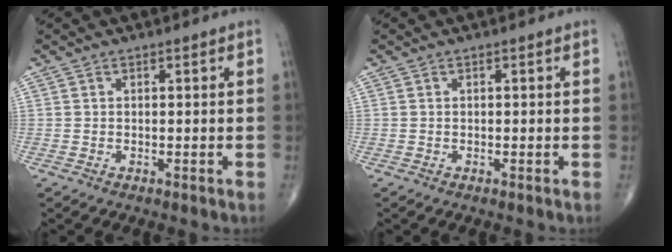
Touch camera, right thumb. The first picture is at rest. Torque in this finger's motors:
{"motor_torque": [0.06, 0.00, -0.03, -0.01, 0.01]}